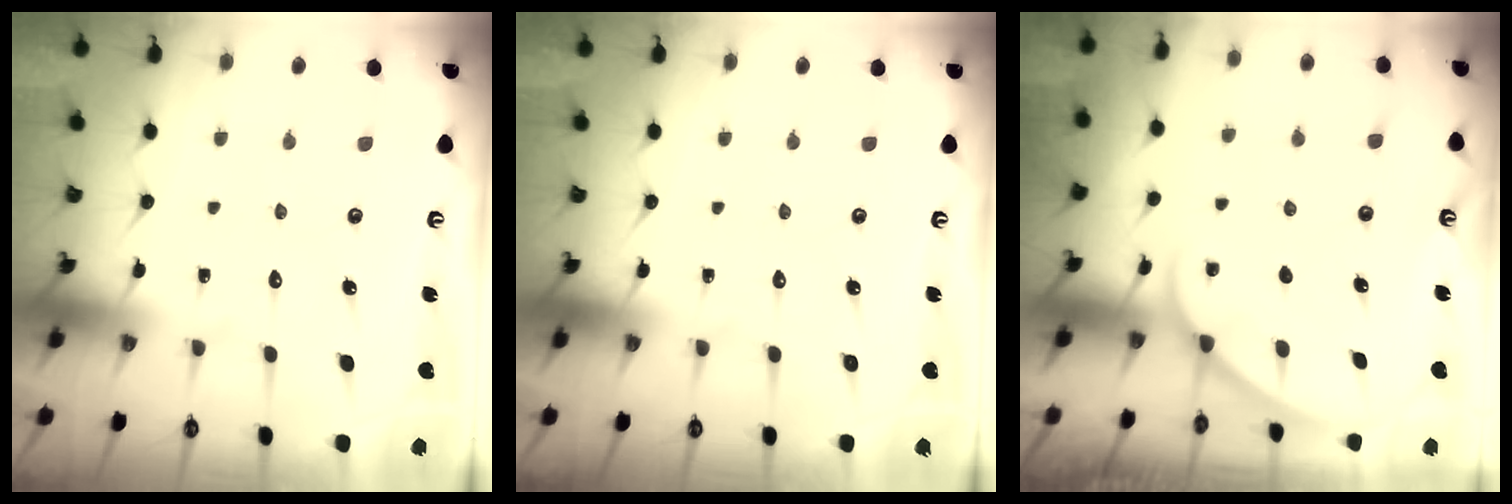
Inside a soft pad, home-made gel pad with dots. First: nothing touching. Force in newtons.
{"total": 0.0}
{"total": 1.4, "press": 1.3, "slide": 0.1}